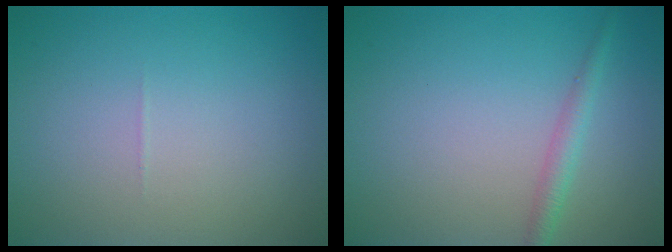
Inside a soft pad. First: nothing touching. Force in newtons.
{"total": 1.7, "press": 1.7, "slide": 0.1}